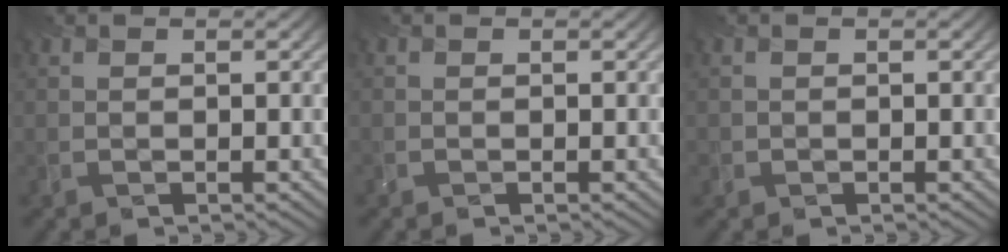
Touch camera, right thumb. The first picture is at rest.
{"total": 0.0}
{"total": 0.6, "force": [-0.2, 0.5, 0.0], "torque": [0.002, -0.004, -0.007]}